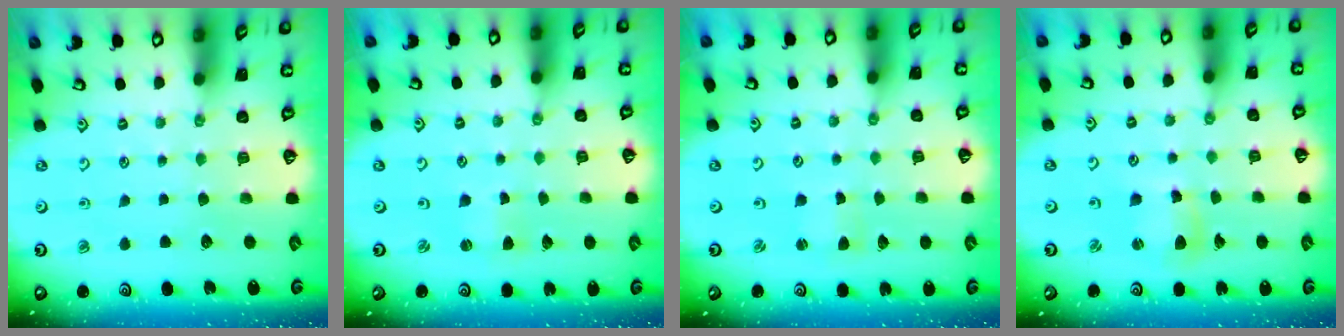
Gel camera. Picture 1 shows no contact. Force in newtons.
{"total": 1.0, "press": 1.0, "slide": 0.1}
{"total": 1.0, "press": 1.0, "slide": 0.3}
{"total": 6.7, "press": 6.6, "slide": 0.8}